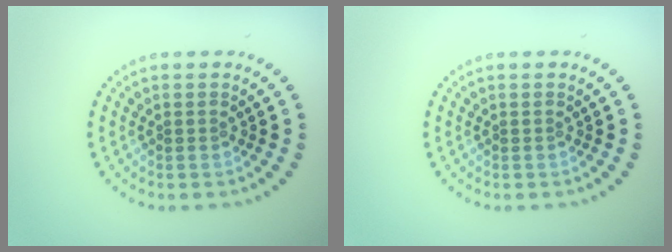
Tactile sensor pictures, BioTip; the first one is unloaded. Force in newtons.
{"total": 0.0}